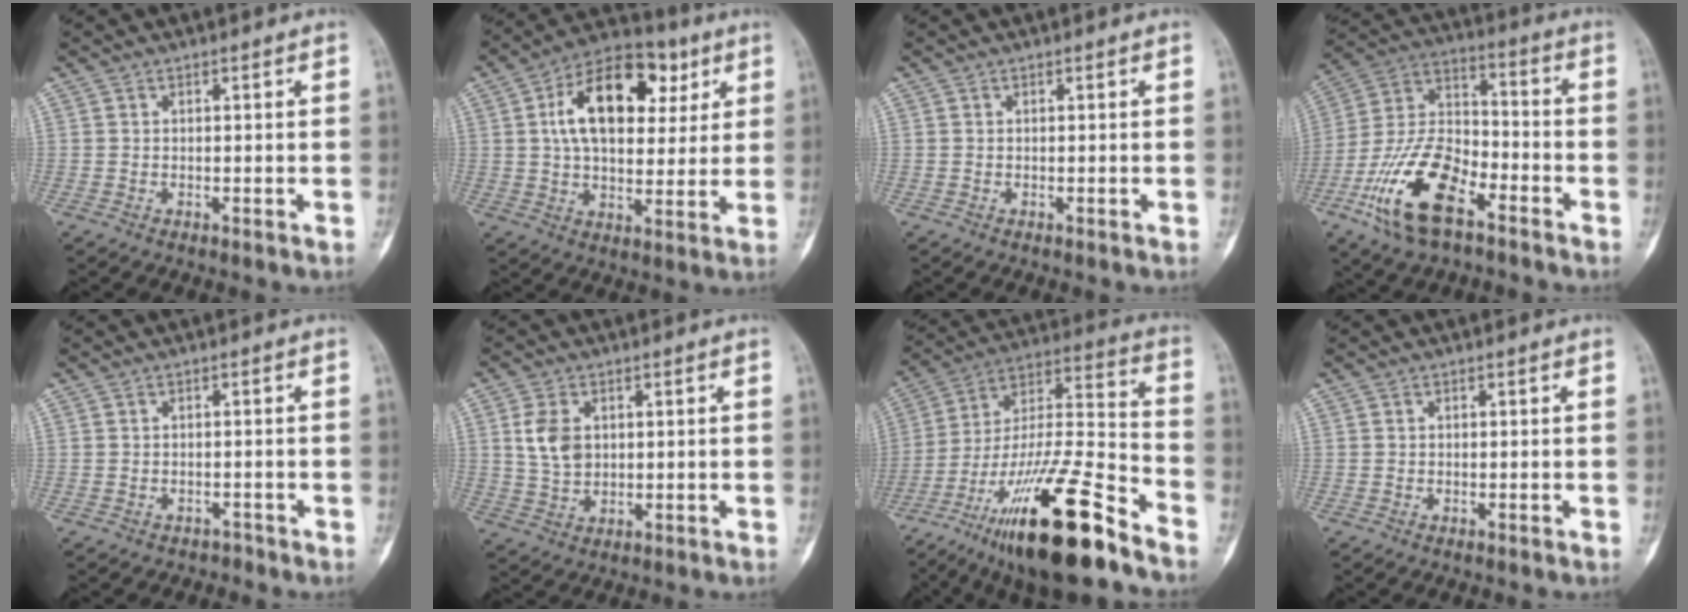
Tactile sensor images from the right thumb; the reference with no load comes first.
{"total": 18.3, "force": [5.8, 10.8, 13.5], "torque": [-0.191, 0.002, 0.090]}
{"total": 0.0}
{"total": 18.3, "force": [-9.3, 8.7, 13.2], "torque": [-0.248, 0.053, -0.178]}
{"total": 1.3, "force": [-1.1, 0.8, -0.2], "torque": [-0.001, 0.011, -0.020]}
{"total": 6.4, "force": [1.2, 4.5, 4.5], "torque": [-0.079, -0.002, 0.029]}
{"total": 26.0, "force": [-16.7, 5.6, 19.1], "torque": [-0.330, 0.070, -0.285]}
{"total": 0.0}